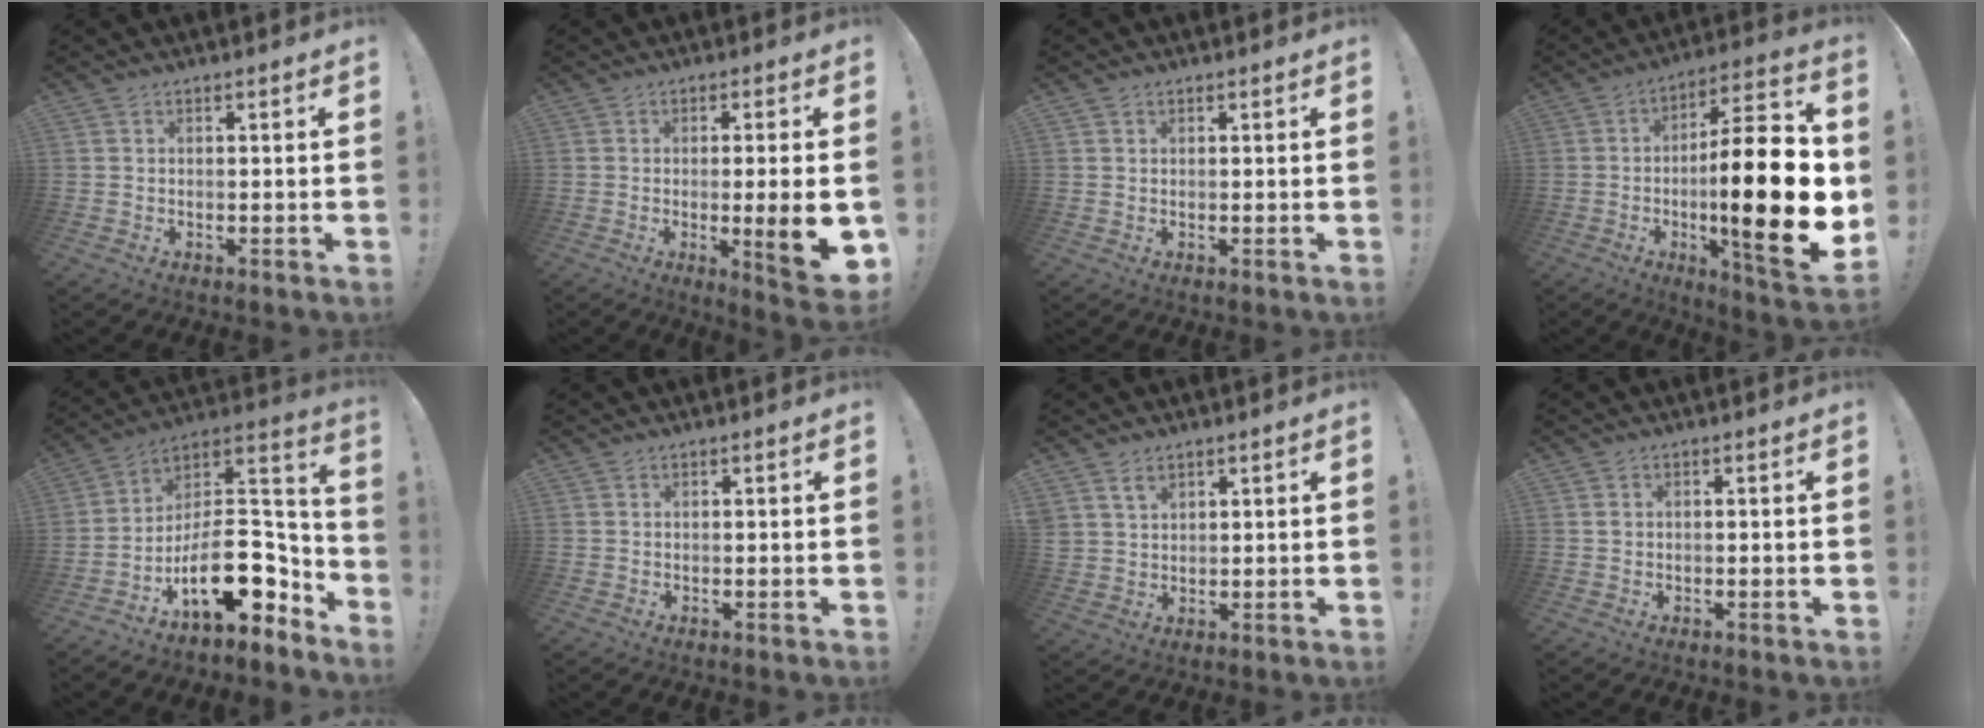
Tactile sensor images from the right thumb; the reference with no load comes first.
{"total": 10.6, "force": [-1.7, 0.8, 10.5], "torque": [-0.142, -0.005, -0.023]}
{"total": 0.6, "force": [0.4, 0.4, 0.0], "torque": [0.006, -0.001, 0.007]}
{"total": 27.4, "force": [-3.3, 6.3, 26.5], "torque": [-0.421, 0.013, -0.055]}
{"total": 20.8, "force": [-7.1, 11.1, 16.1], "torque": [-0.257, 0.033, -0.107]}
{"total": 0.0}
{"total": 3.8, "force": [2.6, 2.4, 1.4], "torque": [-0.023, -0.011, 0.048]}
{"total": 0.7, "force": [0.0, 0.7, 0.1], "torque": [-0.001, 0.006, -0.002]}